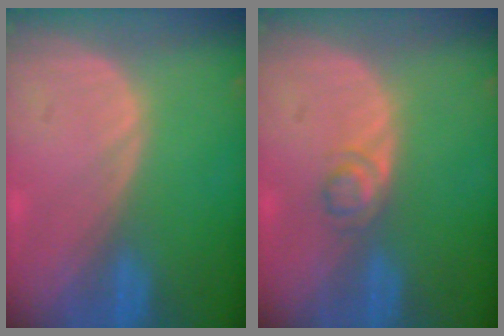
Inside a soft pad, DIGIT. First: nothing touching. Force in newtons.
{"total": 2.2, "press": 2.2, "slide": 0.2}